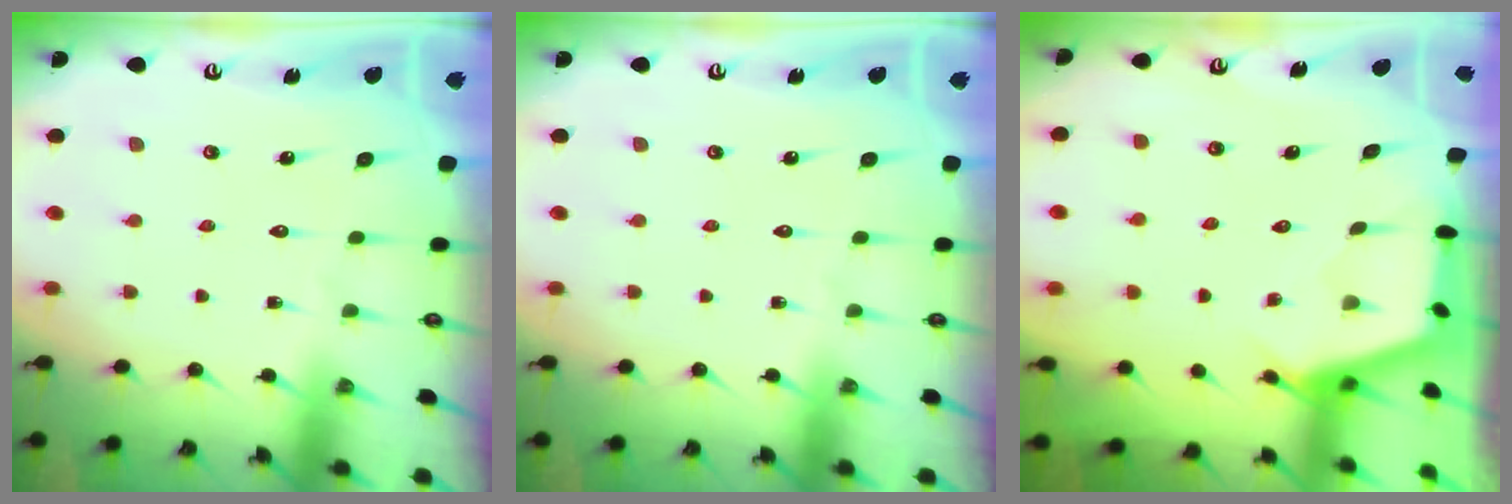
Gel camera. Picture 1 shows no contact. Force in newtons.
{"total": 0.0}
{"total": 3.0, "press": 3.0, "slide": 0.4}